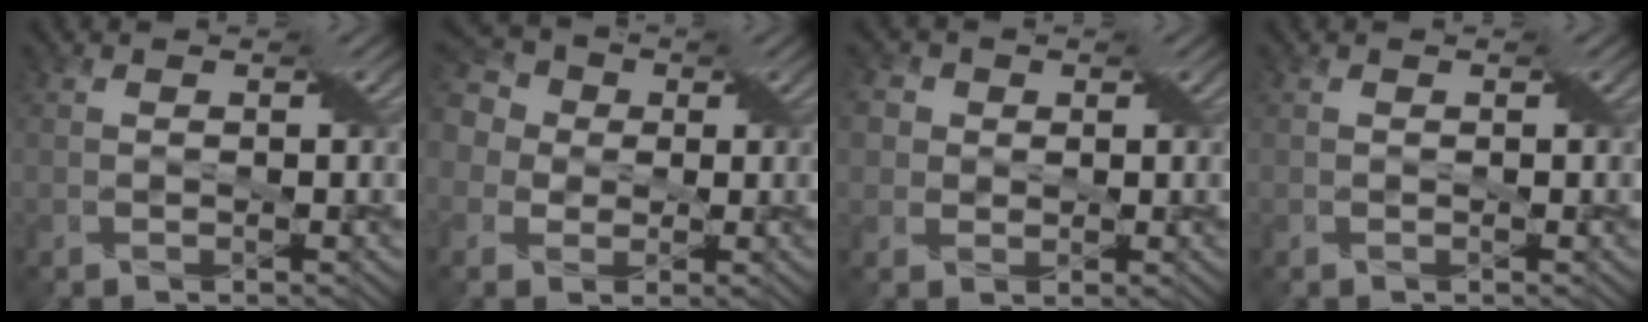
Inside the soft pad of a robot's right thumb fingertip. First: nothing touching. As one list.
[{"total": 8.6, "force": [1.5, 7.5, 4.0], "torque": [-0.135, 0.032, 0.000]}, {"total": 4.8, "force": [1.5, 4.2, 1.8], "torque": [-0.055, 0.017, 0.012]}, {"total": 0.0}]